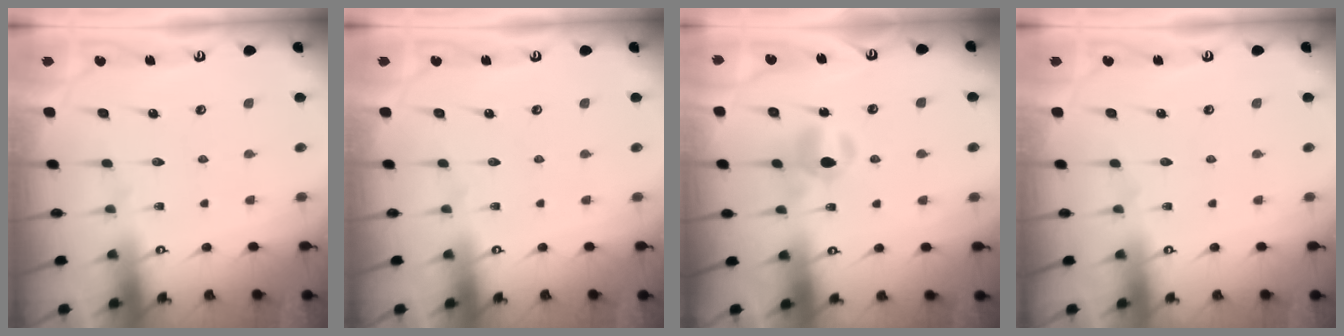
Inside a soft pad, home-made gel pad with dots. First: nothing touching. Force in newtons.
{"total": 0.0}
{"total": 6.7, "press": 6.6, "slide": 0.9}
{"total": 0.0}